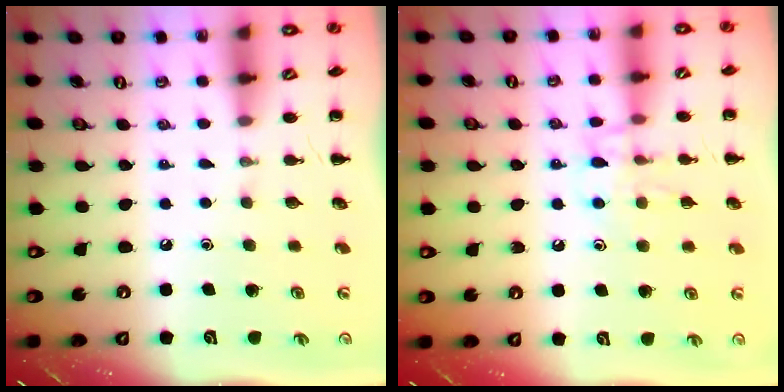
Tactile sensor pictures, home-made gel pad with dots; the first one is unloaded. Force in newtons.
{"total": 9.6, "press": 9.6, "slide": 0.6}